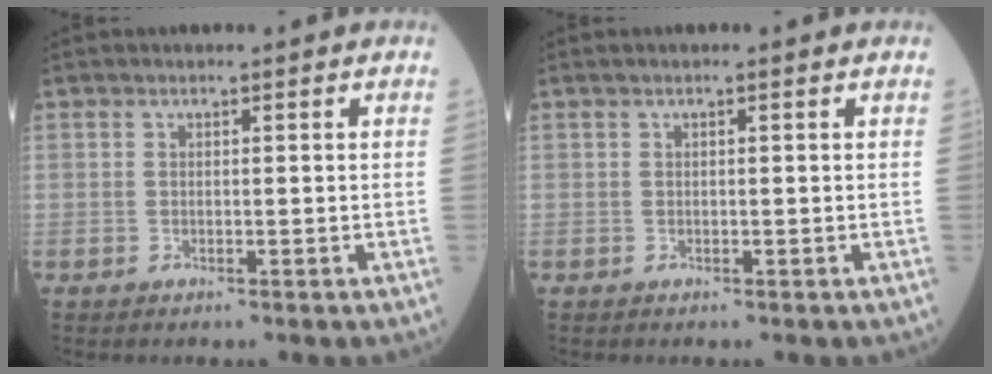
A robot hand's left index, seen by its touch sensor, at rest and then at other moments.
{"total": 0.5, "force": [0.3, -0.1, 0.5], "torque": [-0.016, 0.008, 0.006]}